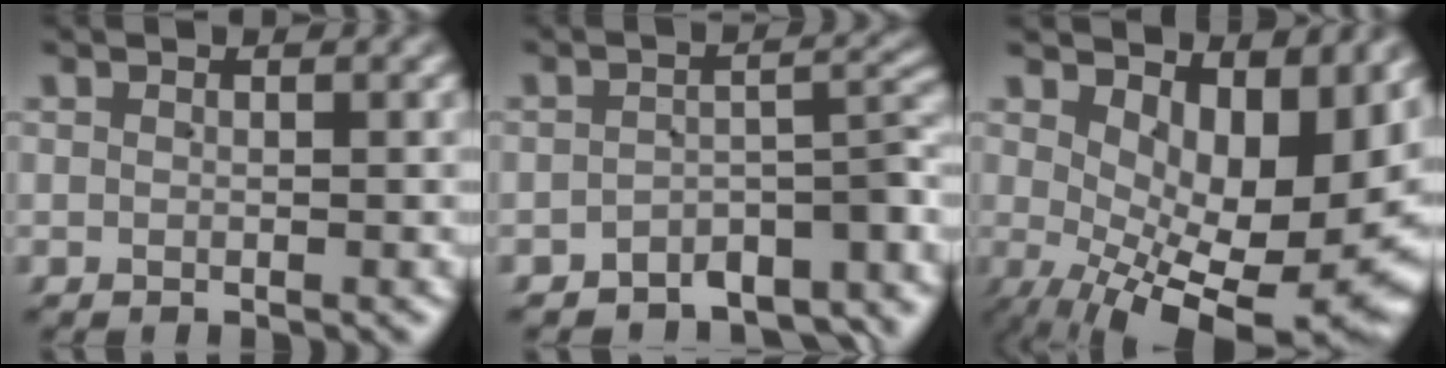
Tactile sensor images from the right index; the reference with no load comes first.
{"total": 5.9, "force": [-4.2, 1.8, 3.8], "torque": [-0.039, -0.004, -0.066]}
{"total": 12.8, "force": [-2.5, 6.4, 10.7], "torque": [-0.145, -0.052, -0.010]}